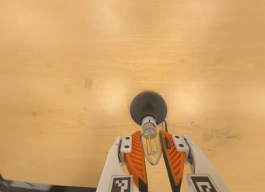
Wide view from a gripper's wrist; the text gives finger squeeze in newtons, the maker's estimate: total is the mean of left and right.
{"total": 12.9, "left": 13.1, "right": 12.6}